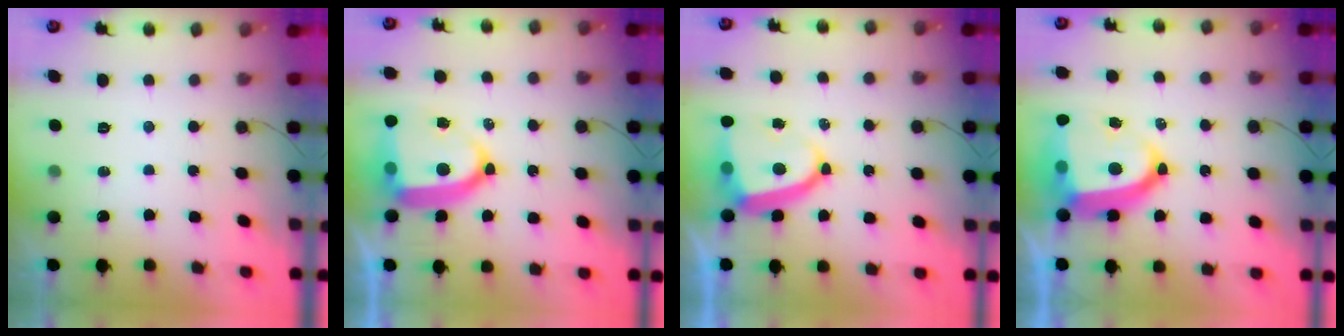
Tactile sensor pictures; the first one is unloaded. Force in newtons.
{"total": 16.8, "press": 16.6, "slide": 2.2}
{"total": 11.4, "press": 11.3, "slide": 1.5}
{"total": 19.6, "press": 19.5, "slide": 2.4}